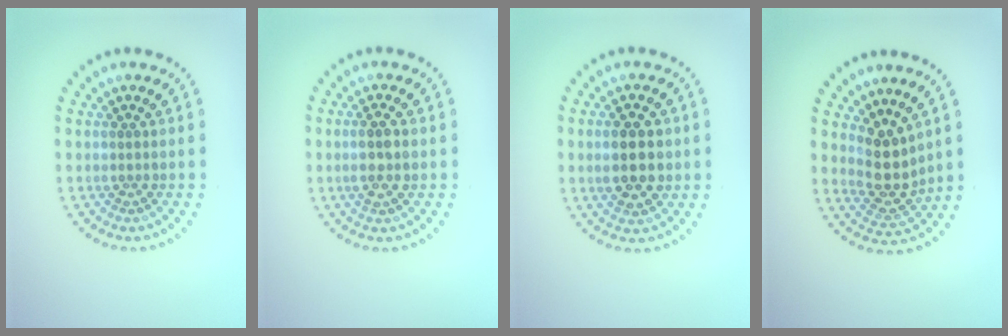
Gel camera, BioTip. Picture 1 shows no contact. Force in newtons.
{"total": 2.3, "press": 2.2, "slide": 0.8}
{"total": 4.4, "press": 4.4, "slide": 0.1}
{"total": 3.7, "press": 2.9, "slide": 2.3}